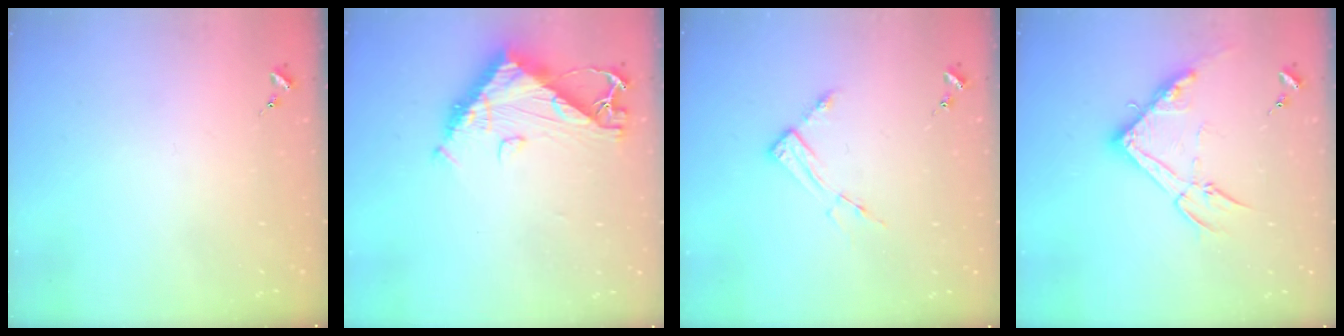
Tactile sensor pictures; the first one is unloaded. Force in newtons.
{"total": 10.6, "press": 10.5, "slide": 1.1}
{"total": 6.2, "press": 6.2, "slide": 0.4}
{"total": 15.2, "press": 15.2, "slide": 0.6}